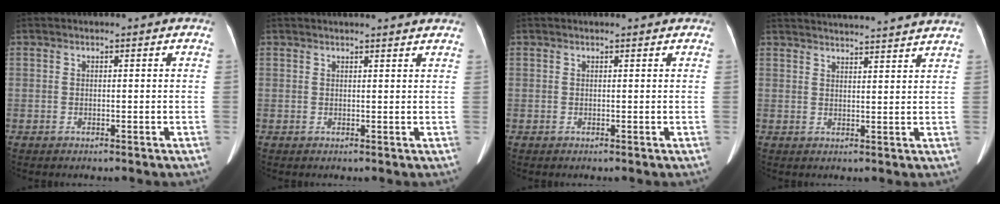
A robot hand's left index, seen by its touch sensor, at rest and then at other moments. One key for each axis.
{"total": 6.5, "fx": 6.1, "fy": 0.5, "fz": 2.3, "tx": -0.031, "ty": 0.014, "tz": 0.059}
{"total": 1.8, "fx": 1.6, "fy": 0.4, "fz": 0.5, "tx": -0.016, "ty": 0.012, "tz": 0.016}
{"total": 16.4, "fx": 15.7, "fy": -0.3, "fz": 4.7, "tx": -0.079, "ty": -0.002, "tz": 0.201}